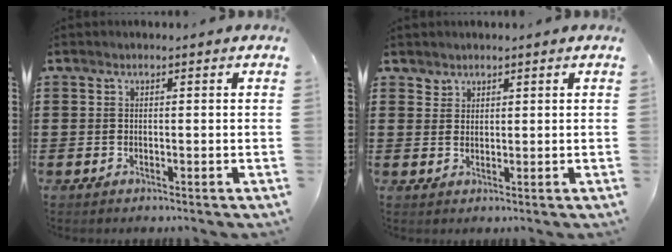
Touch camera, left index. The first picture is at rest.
{"total": 1.6, "force": [1.5, 0.7, 0.0], "torque": [-0.003, 0.001, 0.030]}